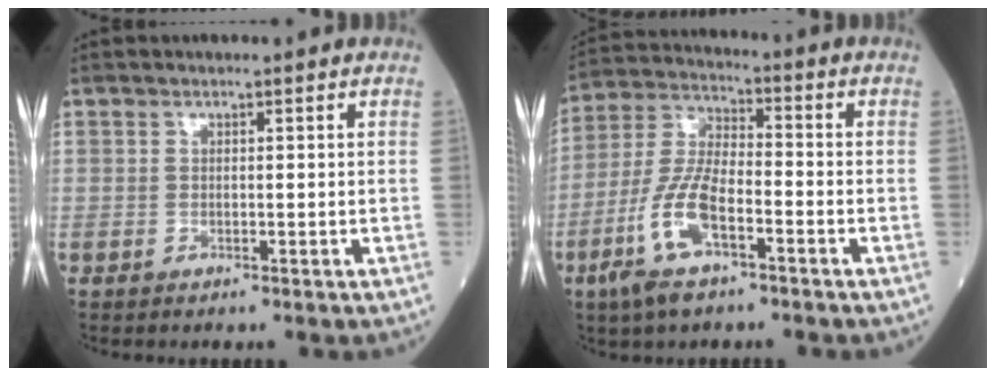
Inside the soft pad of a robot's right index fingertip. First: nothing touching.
{"total": 10.6, "force": [-5.1, 3.1, 8.8], "torque": [-0.199, -0.007, -0.100]}